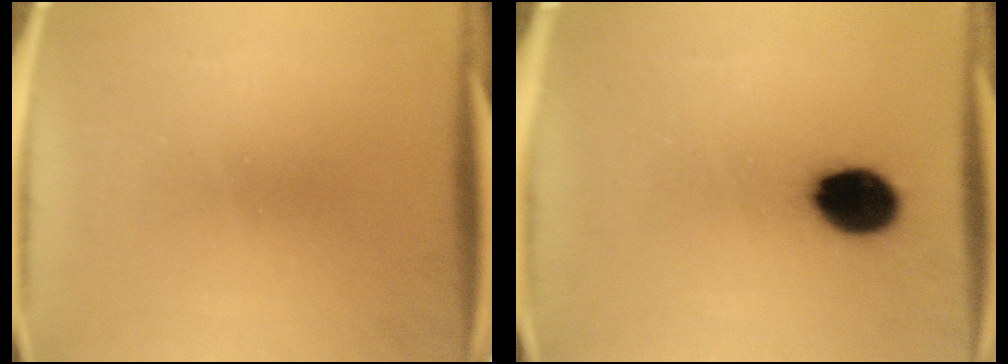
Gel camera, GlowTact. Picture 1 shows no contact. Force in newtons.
{"total": 10.9}